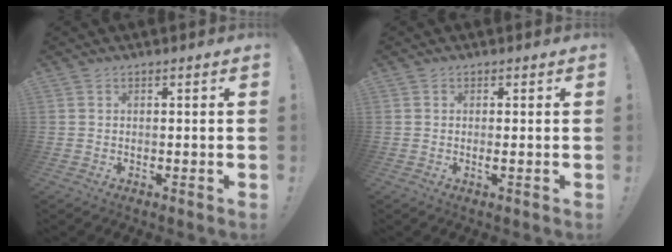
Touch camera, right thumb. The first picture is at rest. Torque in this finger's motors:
{"motor_torque": [-0.29, -0.01, 0.06, 0.14, -0.06]}